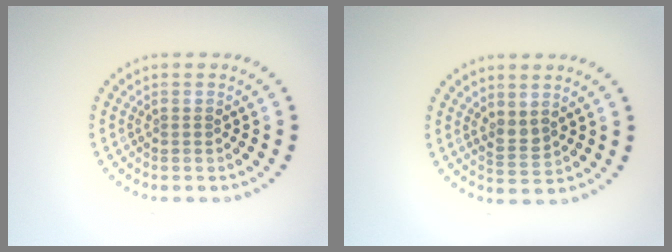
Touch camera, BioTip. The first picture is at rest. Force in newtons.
{"total": 1.6, "press": 1.4, "slide": 0.8}